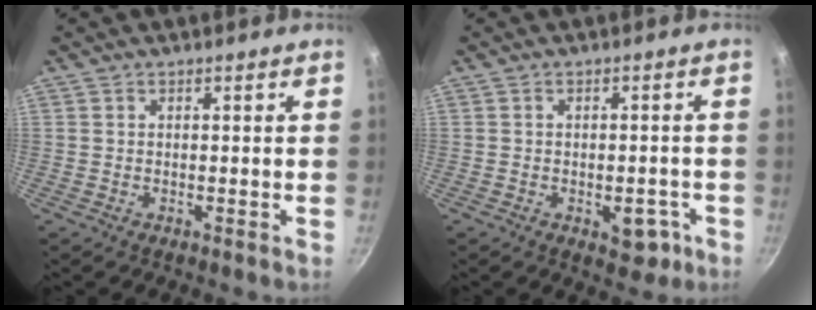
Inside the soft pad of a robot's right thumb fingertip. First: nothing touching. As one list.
[{"total": 5.3, "force": [-2.0, 3.1, 3.8], "torque": [-0.020, 0.017, -0.017]}]